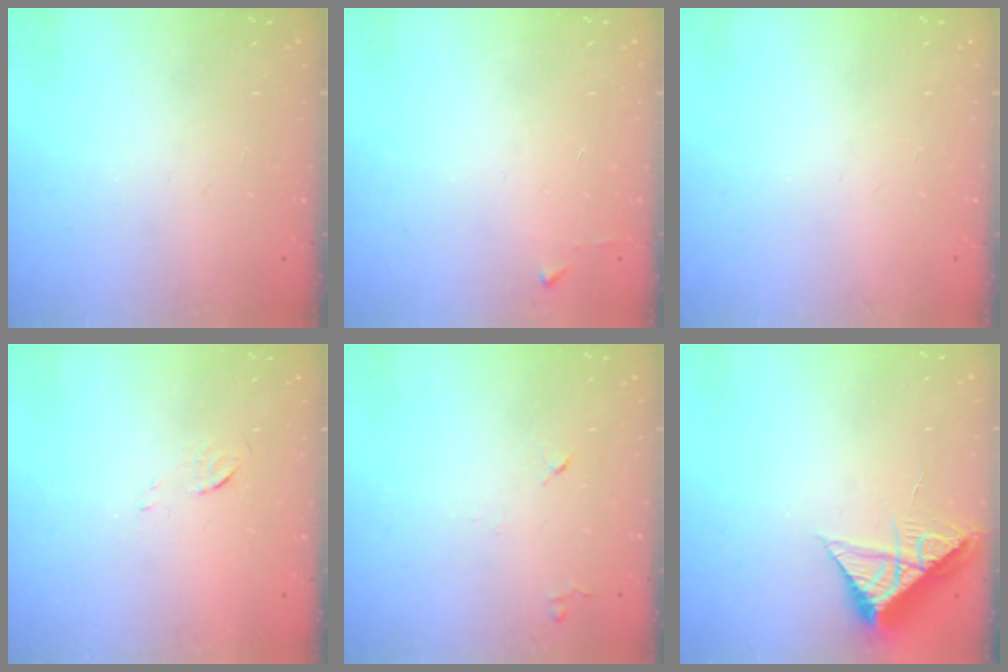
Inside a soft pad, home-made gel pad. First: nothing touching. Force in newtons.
{"total": 2.4, "press": 2.4, "slide": 0.3}
{"total": 0.0}
{"total": 3.3, "press": 3.3, "slide": 0.4}
{"total": 5.6, "press": 5.5, "slide": 0.9}
{"total": 8.5, "press": 8.5, "slide": 0.5}